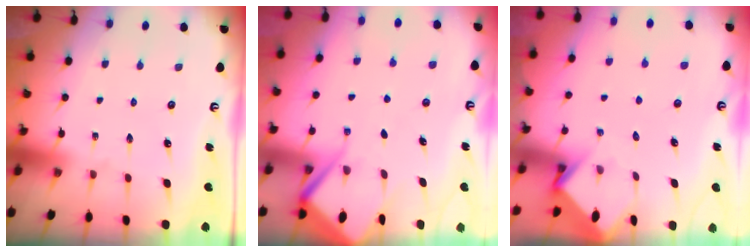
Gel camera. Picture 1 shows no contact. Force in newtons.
{"total": 6.5, "press": 6.4, "slide": 0.7}
{"total": 3.2, "press": 3.2, "slide": 0.3}